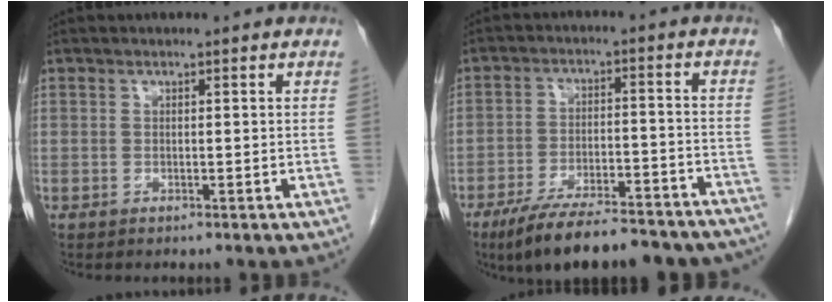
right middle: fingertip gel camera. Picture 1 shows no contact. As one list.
[{"total": 21.8, "force": [-18.5, 4.8, 10.4], "torque": [-0.127, 0.001, -0.261]}]